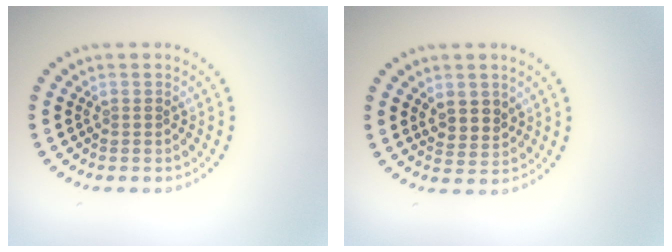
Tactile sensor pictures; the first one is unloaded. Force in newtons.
{"total": 2.3, "press": 2.1, "slide": 1.0}